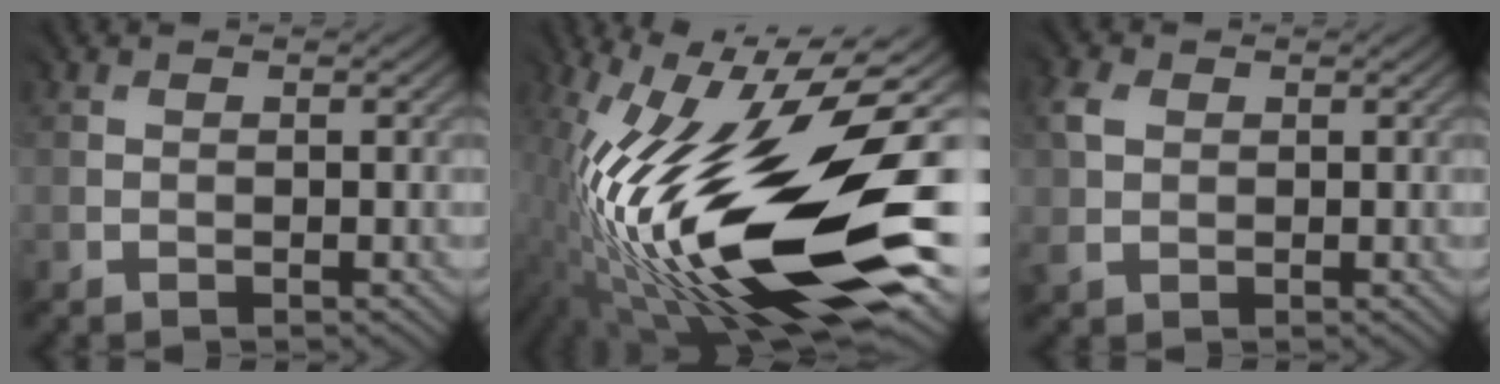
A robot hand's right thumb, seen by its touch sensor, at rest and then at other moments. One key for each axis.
{"total": 21.7, "fx": -4.7, "fy": 7.6, "fz": 19.7, "tx": -0.387, "ty": -0.013, "tz": -0.092}
{"total": 2.9, "fx": 1.0, "fy": 2.4, "fz": 1.4, "tx": -0.048, "ty": 0.007, "tz": 0.019}